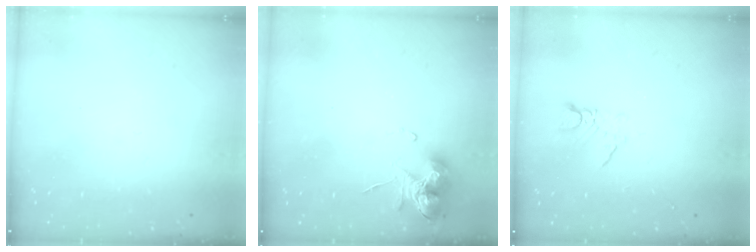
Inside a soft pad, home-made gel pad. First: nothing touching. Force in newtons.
{"total": 12.2, "press": 12.1, "slide": 1.7}
{"total": 4.6, "press": 4.5, "slide": 0.5}